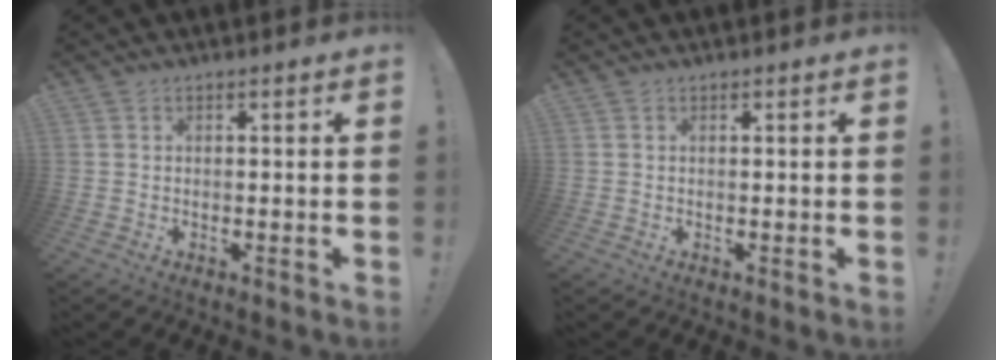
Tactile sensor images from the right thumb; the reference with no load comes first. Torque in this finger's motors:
{"motor_torque": [0.00, 0.00, 0.02, -0.01, 0.01]}